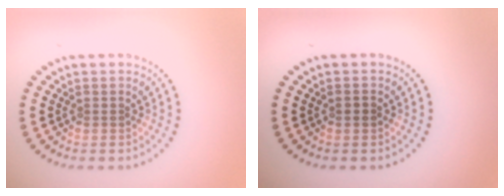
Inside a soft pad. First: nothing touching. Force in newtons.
{"total": 0.8, "press": 0.7, "slide": 0.4}